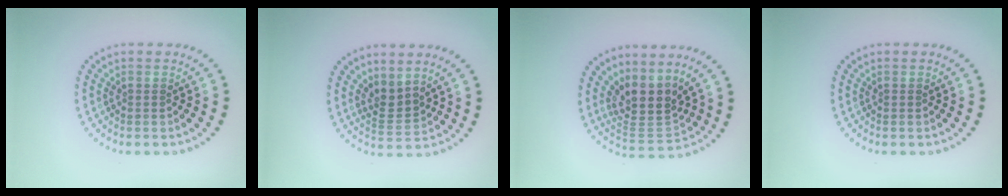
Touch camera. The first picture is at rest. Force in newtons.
{"total": 2.2, "press": 1.5, "slide": 1.7}
{"total": 4.1, "press": 3.0, "slide": 2.8}
{"total": 0.0}